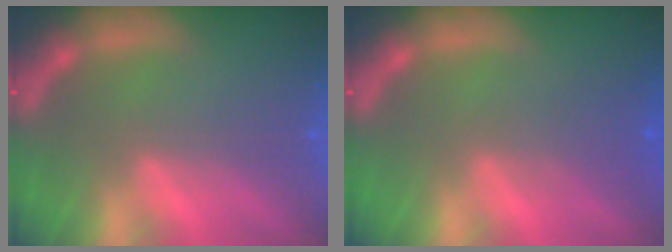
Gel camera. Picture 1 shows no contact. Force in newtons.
{"total": 2.4}